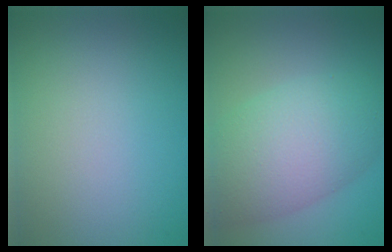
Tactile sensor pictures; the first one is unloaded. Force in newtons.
{"total": 8.2, "press": 8.2, "slide": 0.3}